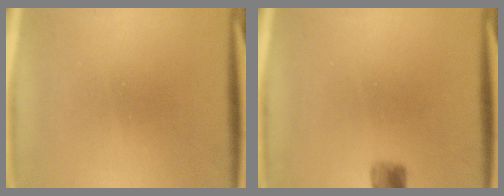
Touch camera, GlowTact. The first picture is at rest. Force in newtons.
{"total": 2.4}